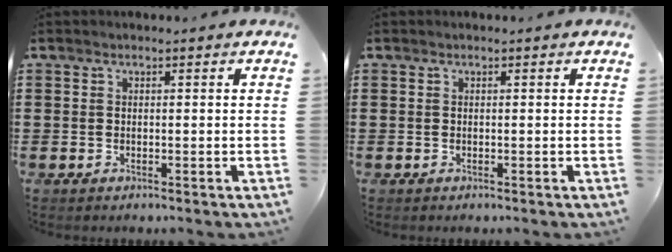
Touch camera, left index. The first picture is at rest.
{"total": 0.0}